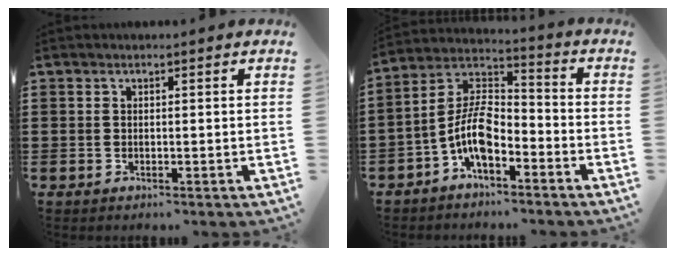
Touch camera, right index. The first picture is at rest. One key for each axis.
{"total": 8.7, "fx": -3.9, "fy": 4.1, "fz": 6.6, "tx": -0.165, "ty": -0.004, "tz": -0.083}